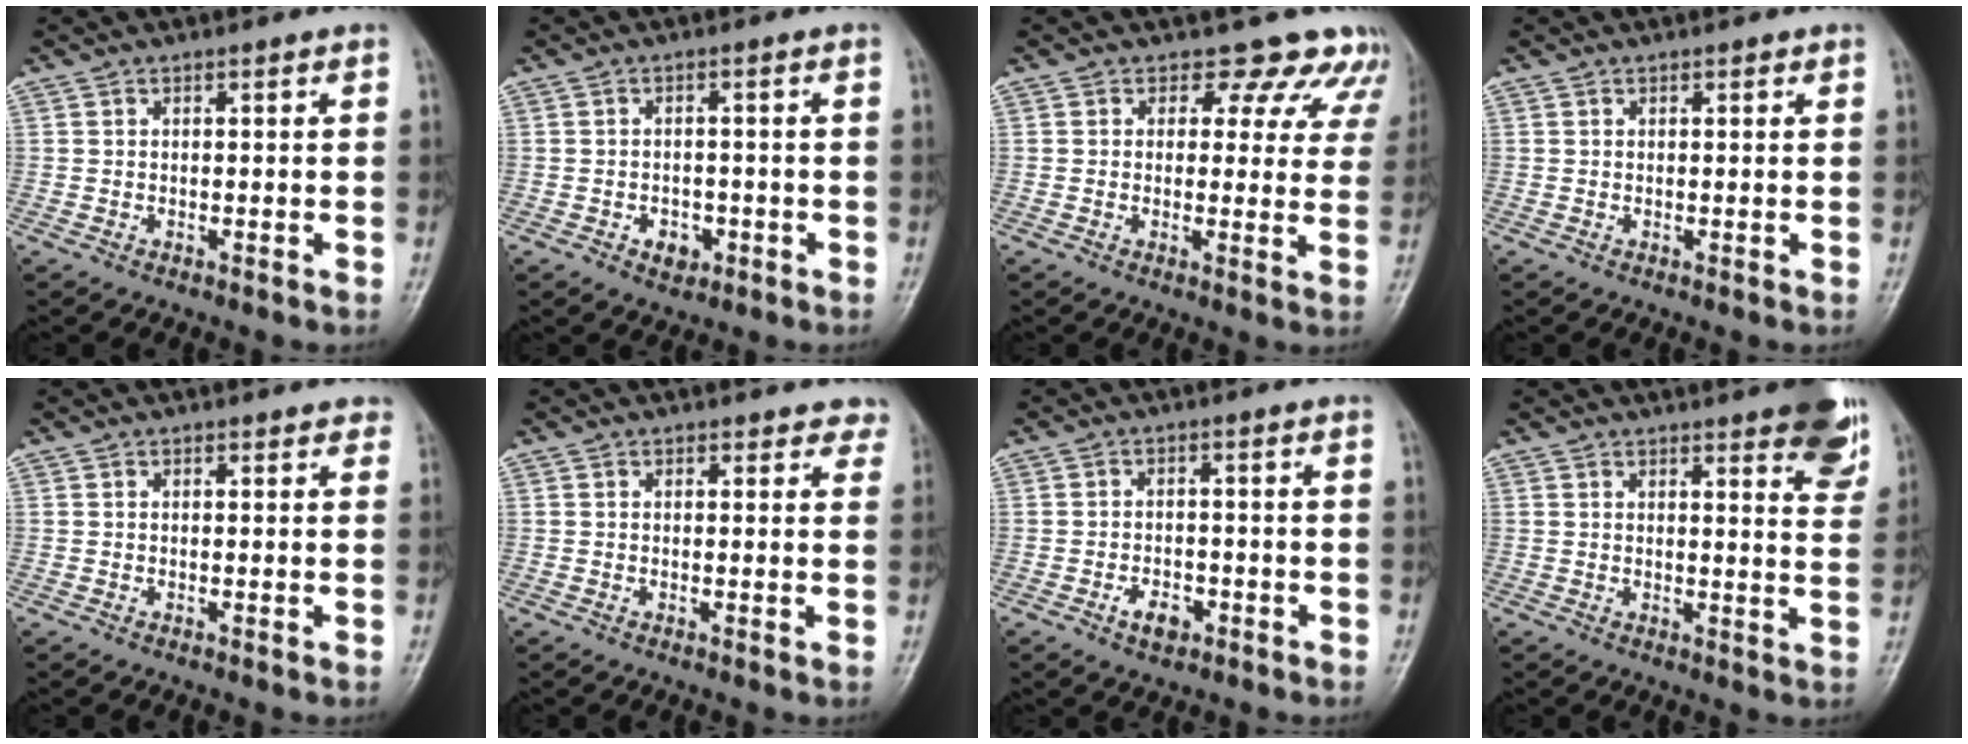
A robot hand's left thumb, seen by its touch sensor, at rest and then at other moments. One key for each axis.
{"total": 3.5, "fx": -1.5, "fy": 2.7, "fz": 1.8, "tx": -0.012, "ty": 0.008, "tz": -0.017}
{"total": 9.6, "fx": 8.1, "fy": 5.1, "fz": 1.3, "tx": 0.042, "ty": -0.035, "tz": 0.061}
{"total": 0.9, "fx": 0.5, "fy": 0.4, "fz": 0.6, "tx": -0.003, "ty": -0.001, "tz": 0.004}
{"total": 1.5, "fx": 1.1, "fy": 0.8, "fz": 0.5, "tx": 0.010, "ty": -0.002, "tz": 0.006}
{"total": 3.7, "fx": 3.1, "fy": 1.8, "fz": 0.5, "tx": 0.034, "ty": -0.013, "tz": 0.018}
{"total": 4.0, "fx": -1.9, "fy": 2.5, "fz": 2.4, "tx": -0.031, "ty": 0.010, "tz": -0.032}
{"total": 11.1, "fx": 7.2, "fy": 3.0, "fz": 7.8, "tx": -0.065, "ty": -0.034, "tz": 0.080}